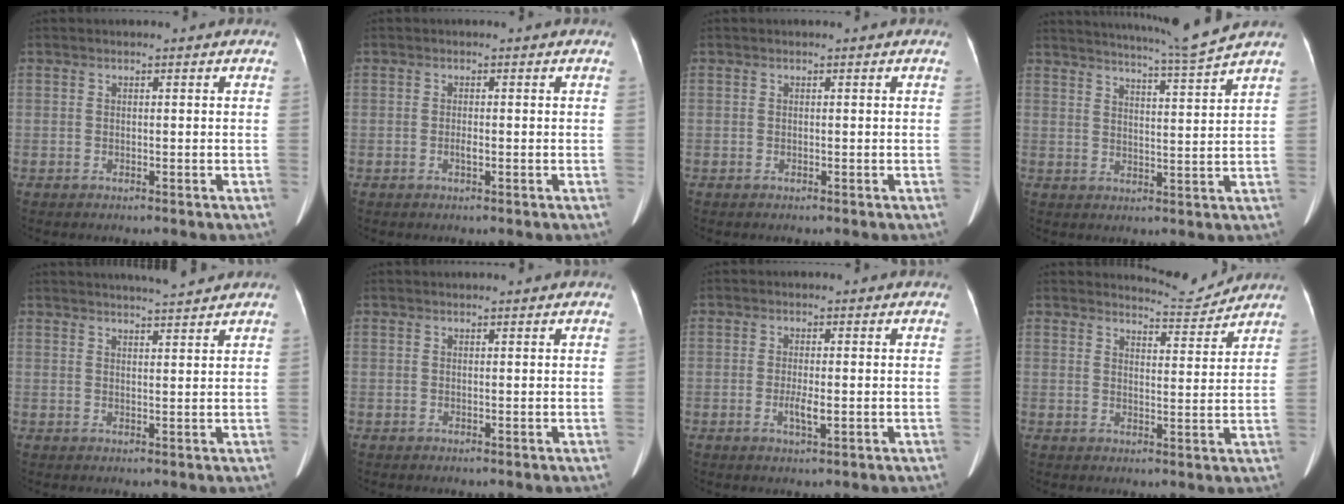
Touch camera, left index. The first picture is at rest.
{"total": 0.9, "force": [-0.4, 0.2, 0.8], "torque": [-0.019, -0.001, -0.008]}
{"total": 0.0}
{"total": 9.6, "force": [8.7, -2.7, 3.0], "torque": [-0.056, -0.031, 0.131]}
{"total": 6.5, "force": [6.1, -0.3, 2.2], "torque": [-0.038, 0.012, 0.084]}
{"total": 2.1, "force": [2.0, 0.1, 0.8], "torque": [-0.007, 0.024, 0.029]}
{"total": 2.3, "force": [-0.5, 0.5, 2.2], "torque": [-0.048, -0.004, -0.008]}
{"total": 5.0, "force": [4.9, -0.3, -0.8], "torque": [0.000, -0.020, 0.070]}